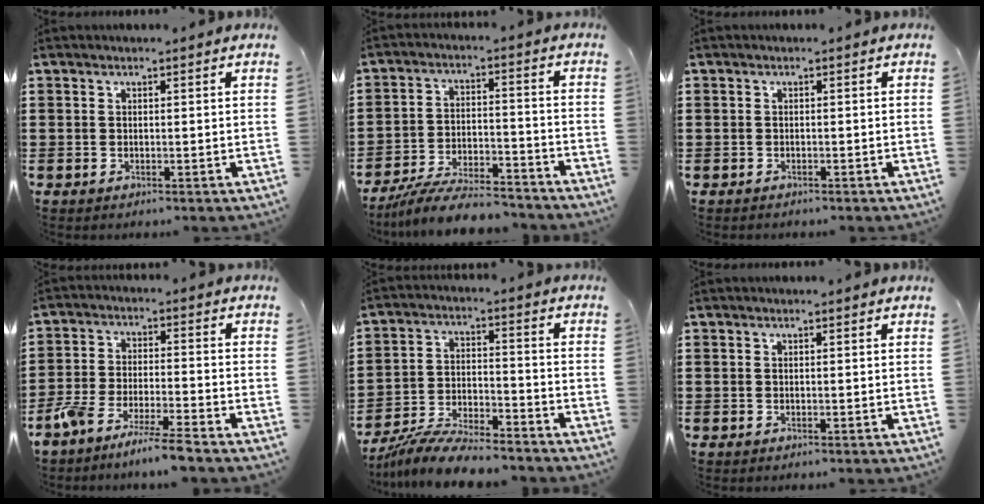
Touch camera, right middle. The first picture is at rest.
{"total": 8.3, "force": [-7.7, 0.9, 3.0], "torque": [-0.063, 0.010, -0.149]}
{"total": 0.8, "force": [-0.7, 0.4, -0.2], "torque": [0.002, 0.004, -0.016]}
{"total": 6.5, "force": [-6.1, -0.5, 2.2], "torque": [-0.053, -0.015, -0.120]}
{"total": 8.8, "force": [-8.2, 0.8, 2.9], "torque": [-0.057, 0.014, -0.160]}
{"total": 0.0}